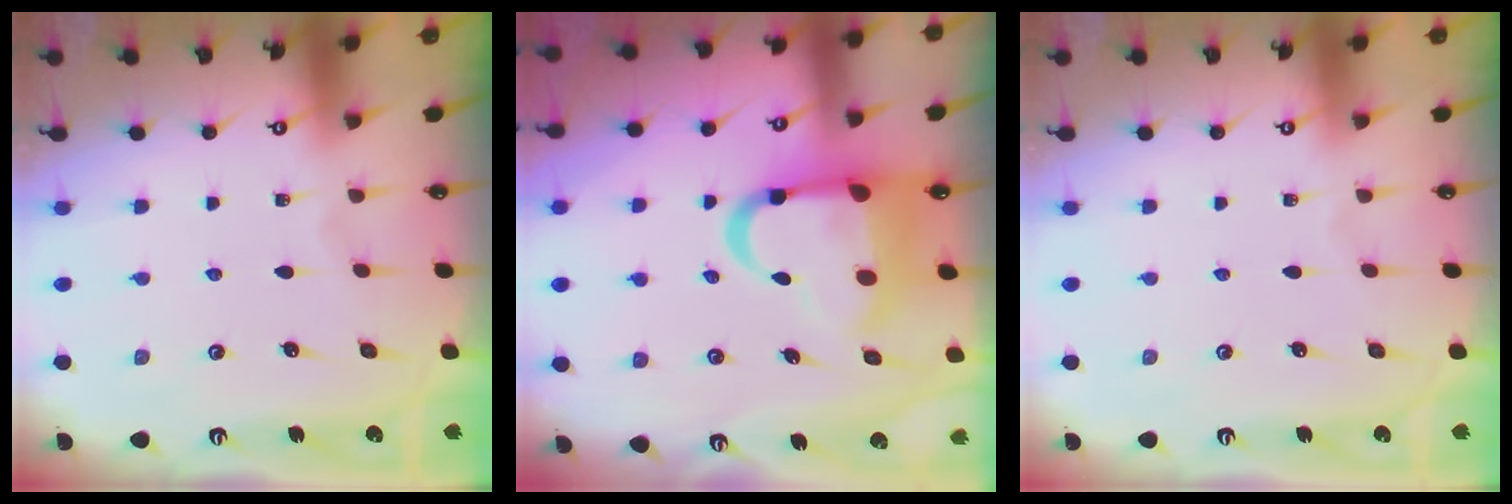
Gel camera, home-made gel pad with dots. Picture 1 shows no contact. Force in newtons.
{"total": 14.2, "press": 13.8, "slide": 3.2}
{"total": 0.0}